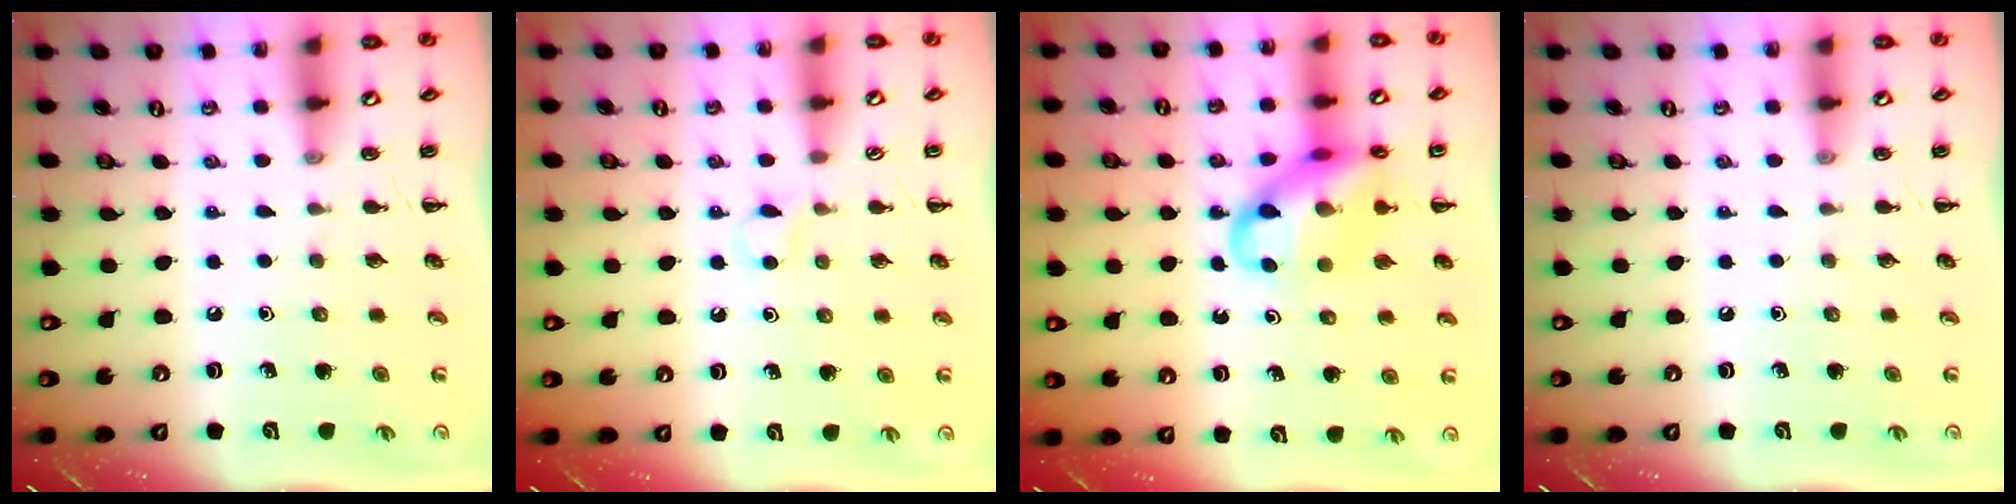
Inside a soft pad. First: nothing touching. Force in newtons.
{"total": 3.2, "press": 3.0, "slide": 1.1}
{"total": 15.8, "press": 15.5, "slide": 3.0}
{"total": 0.0}